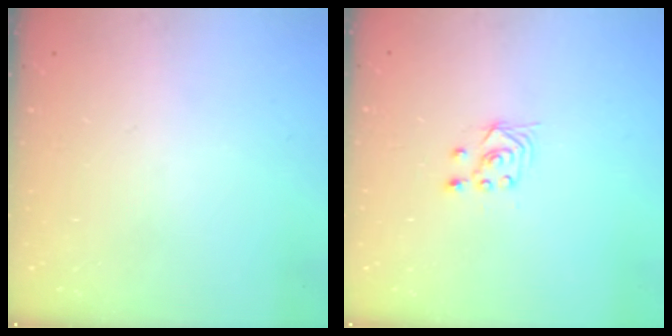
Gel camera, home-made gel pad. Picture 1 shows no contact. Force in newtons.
{"total": 2.8, "press": 2.4, "slide": 1.4}